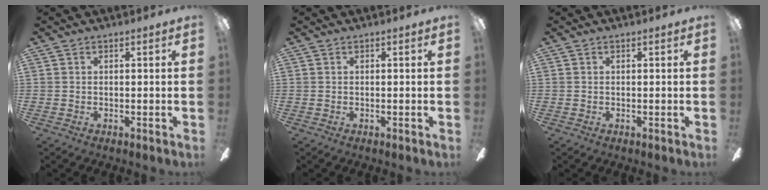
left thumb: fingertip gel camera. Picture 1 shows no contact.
{"total": 0.0}
{"total": 0.0}